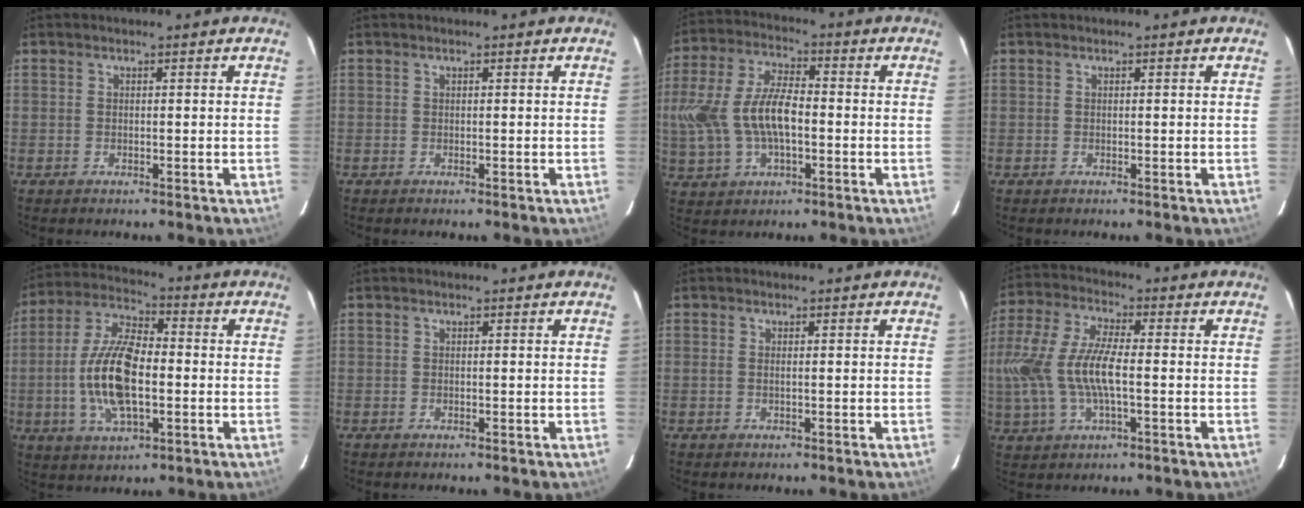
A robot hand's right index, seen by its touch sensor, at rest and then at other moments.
{"total": 0.0}
{"total": 14.2, "force": [-1.5, 7.2, 12.1], "torque": [-0.261, 0.009, -0.021]}
{"total": 0.0}
{"total": 14.9, "force": [-2.2, 6.4, 13.3], "torque": [-0.275, 0.004, -0.043]}
{"total": 0.0}
{"total": 0.7, "force": [0.0, 0.0, 0.7], "torque": [-0.015, 0.001, -0.002]}
{"total": 14.7, "force": [-1.5, 5.7, 13.5], "torque": [-0.290, 0.003, -0.029]}